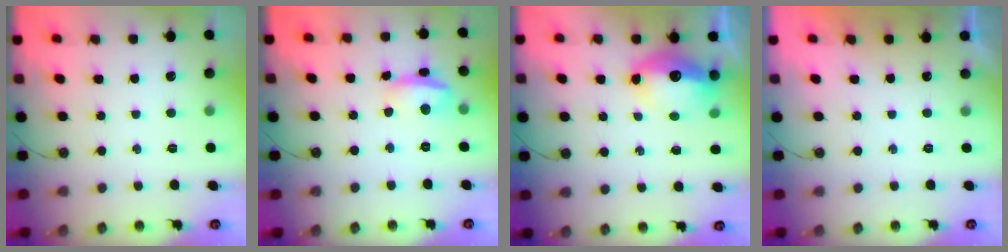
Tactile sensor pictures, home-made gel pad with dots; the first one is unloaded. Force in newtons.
{"total": 7.9, "press": 7.8, "slide": 1.3}
{"total": 11.1, "press": 11.0, "slide": 1.1}
{"total": 0.0}